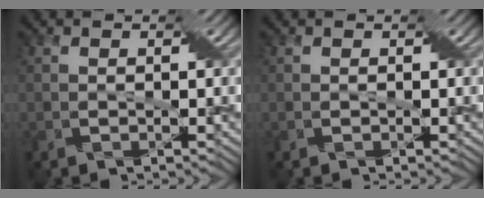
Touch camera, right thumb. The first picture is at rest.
{"total": 0.0}